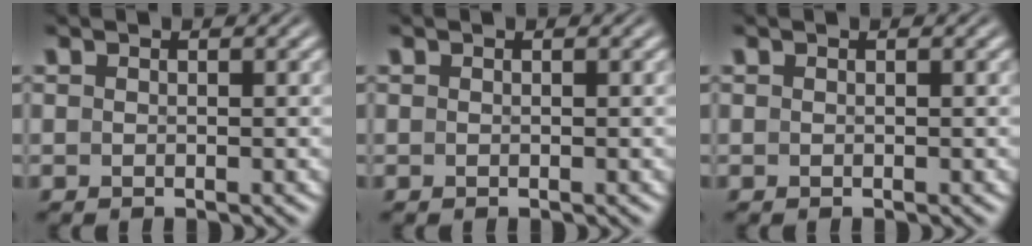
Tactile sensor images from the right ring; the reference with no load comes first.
{"total": 0.0}
{"total": 0.0}